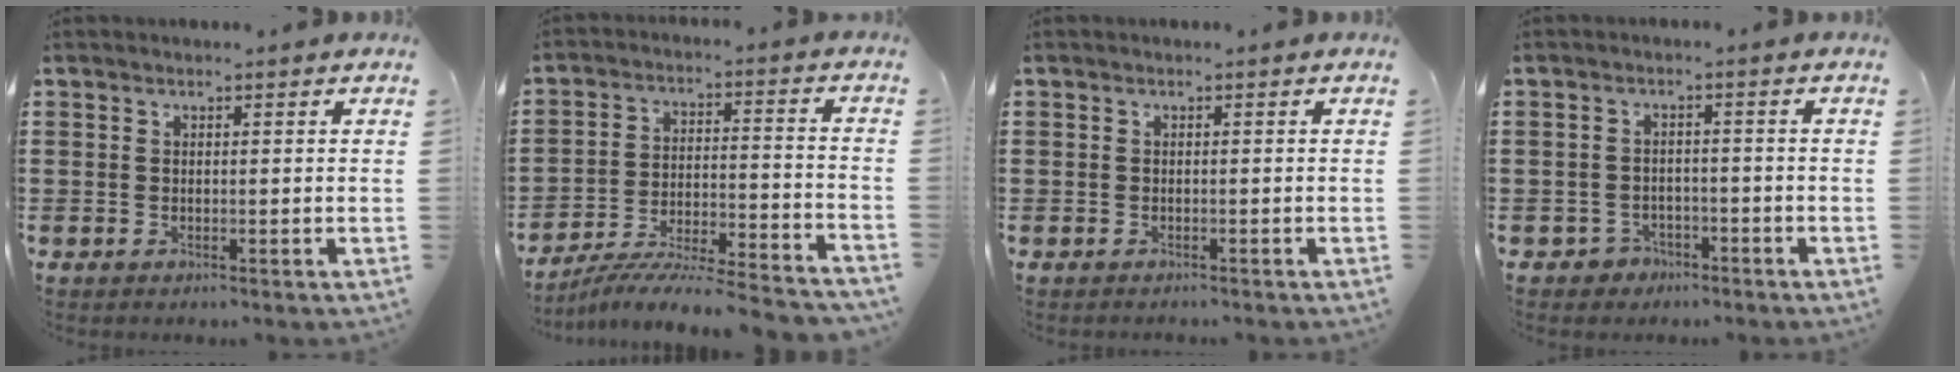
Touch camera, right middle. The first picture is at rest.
{"total": 7.5, "force": [-7.1, -0.3, 2.2], "torque": [-0.037, -0.005, -0.140]}
{"total": 0.7, "force": [-0.6, 0.3, -0.1], "torque": [0.001, 0.002, -0.013]}
{"total": 2.2, "force": [-1.9, 1.0, 0.1], "torque": [-0.012, -0.002, -0.043]}